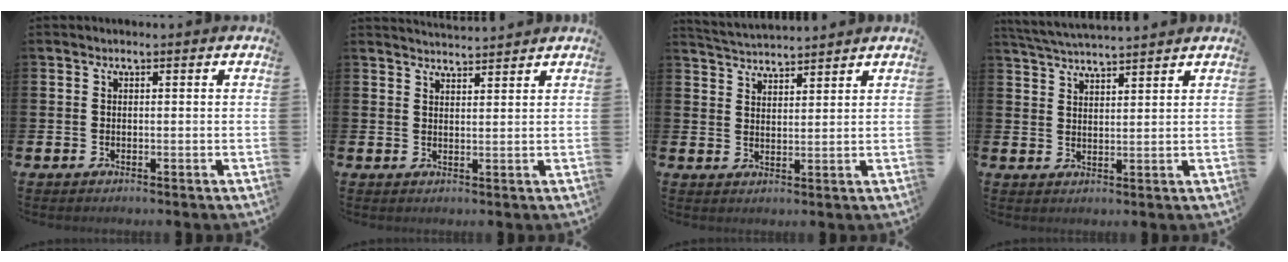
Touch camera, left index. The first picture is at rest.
{"total": 3.1, "force": [3.1, 0.0, 0.0], "torque": [0.002, -0.021, 0.055]}
{"total": 3.8, "force": [3.8, 0.2, -0.2], "torque": [-0.008, -0.023, 0.068]}
{"total": 4.1, "force": [4.1, -0.2, 0.4], "torque": [-0.027, -0.019, 0.075]}